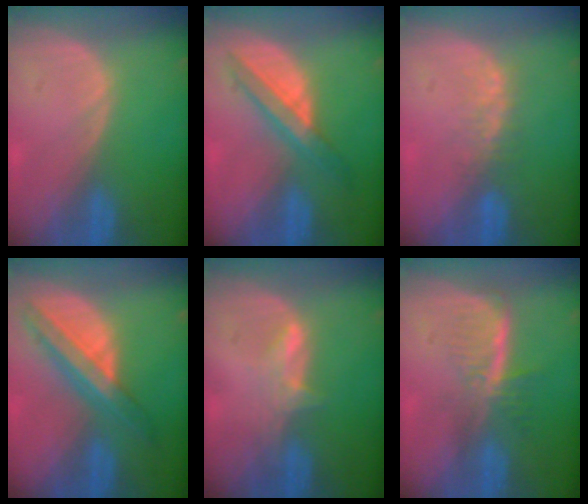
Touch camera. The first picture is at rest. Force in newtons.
{"total": 5.8, "press": 5.7, "slide": 1.4}
{"total": 3.1, "press": 2.7, "slide": 1.5}
{"total": 8.2, "press": 7.0, "slide": 4.3}
{"total": 2.8, "press": 2.8, "slide": 0.4}
{"total": 6.0, "press": 5.1, "slide": 3.0}